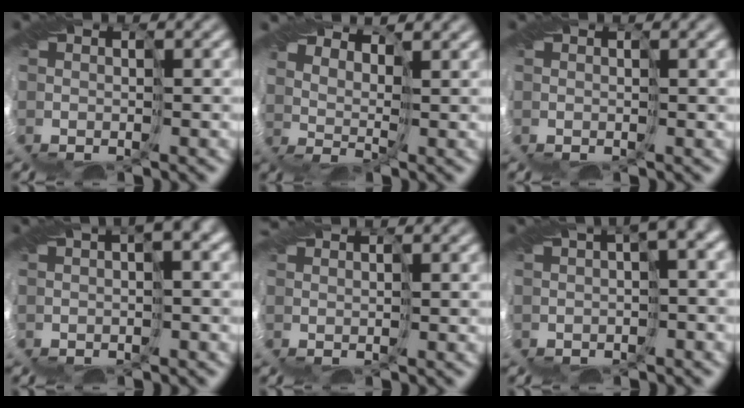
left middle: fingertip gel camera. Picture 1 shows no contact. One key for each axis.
{"total": 5.0, "fx": 3.8, "fy": 1.8, "fz": 2.7, "tx": -0.062, "ty": 0.003, "tz": 0.052}
{"total": 1.8, "fx": 1.0, "fy": 0.2, "fz": 1.5, "tx": -0.018, "ty": 0.006, "tz": 0.017}
{"total": 3.3, "fx": 1.2, "fy": 0.5, "fz": 3.1, "tx": -0.046, "ty": 0.021, "tz": 0.017}
{"total": 1.2, "fx": 1.2, "fy": -0.3, "fz": 0.2, "tx": -0.011, "ty": 0.007, "tz": 0.025}
{"total": 4.6, "fx": 1.3, "fy": 1.1, "fz": 4.3, "tx": -0.062, "ty": 0.018, "tz": 0.018}